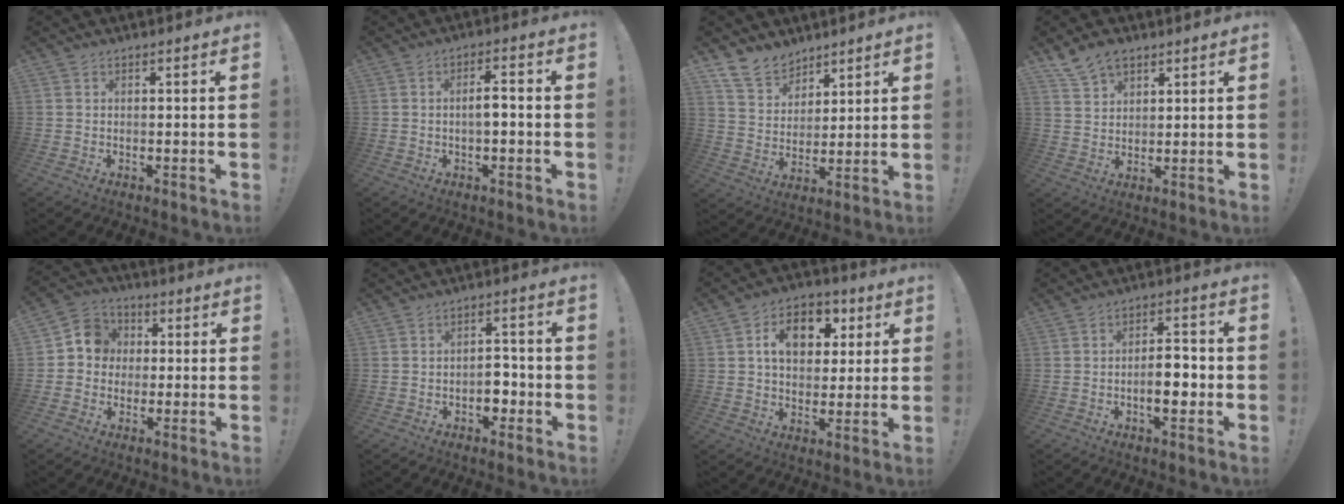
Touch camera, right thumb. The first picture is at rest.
{"total": 3.9, "force": [-1.1, 1.0, 3.6], "torque": [-0.059, 0.007, -0.022]}
{"total": 10.8, "force": [8.6, 6.2, 2.0], "torque": [-0.043, -0.061, 0.170]}
{"total": 7.4, "force": [5.5, 4.2, 2.7], "torque": [-0.048, -0.026, 0.106]}
{"total": 8.5, "force": [0.2, 7.9, 3.1], "torque": [-0.034, 0.017, 0.009]}
{"total": 5.1, "force": [-1.8, 3.5, 3.2], "torque": [-0.034, 0.008, -0.032]}
{"total": 12.7, "force": [4.2, 9.3, 7.5], "torque": [-0.100, -0.008, 0.077]}
{"total": 8.3, "force": [-2.6, 3.5, 7.1], "torque": [-0.109, 0.012, -0.045]}